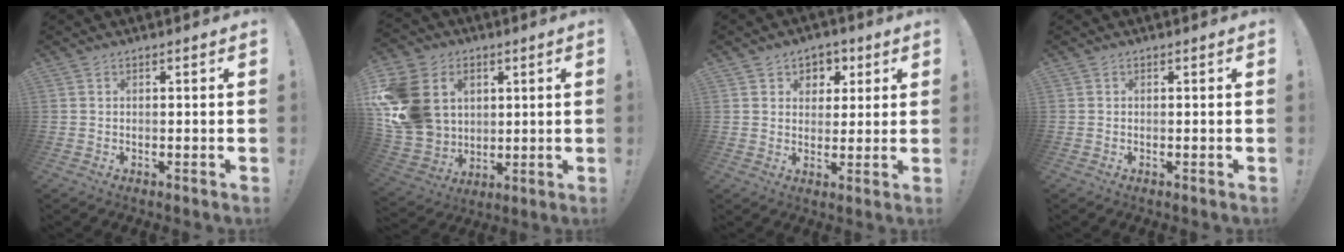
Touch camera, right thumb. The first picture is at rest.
{"total": 19.5, "force": [4.1, 16.1, 10.3], "torque": [-0.202, -0.010, 0.090]}
{"total": 5.5, "force": [1.7, 5.2, 1.0], "torque": [-0.002, -0.013, 0.032]}
{"total": 0.0}